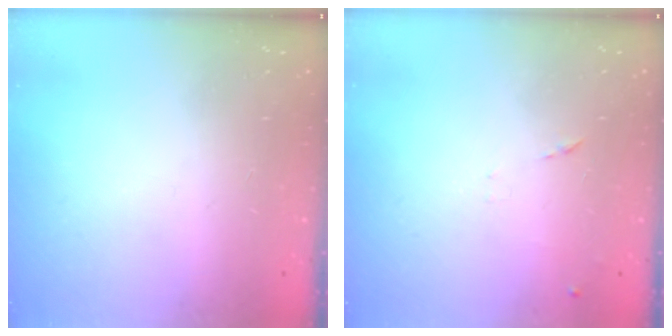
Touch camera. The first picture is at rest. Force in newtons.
{"total": 6.6, "press": 6.6, "slide": 0.4}